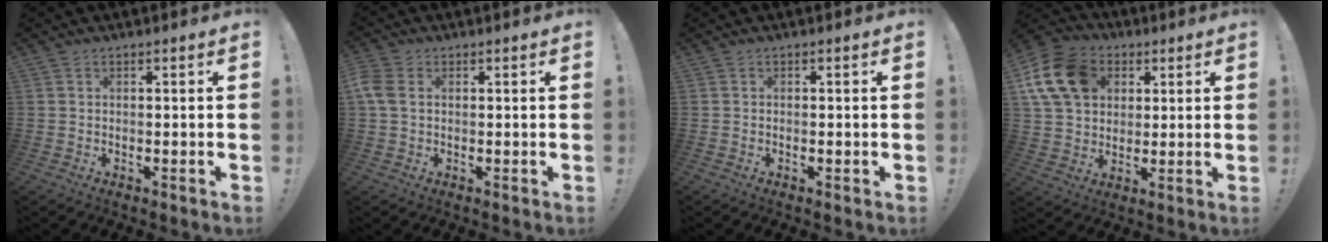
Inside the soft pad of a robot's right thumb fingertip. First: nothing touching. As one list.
[{"total": 4.7, "force": [0.8, 3.4, 3.2], "torque": [-0.077, 0.005, 0.018]}, {"total": 0.0}, {"total": 16.0, "force": [5.6, 12.5, 8.4], "torque": [-0.152, -0.010, 0.115]}]